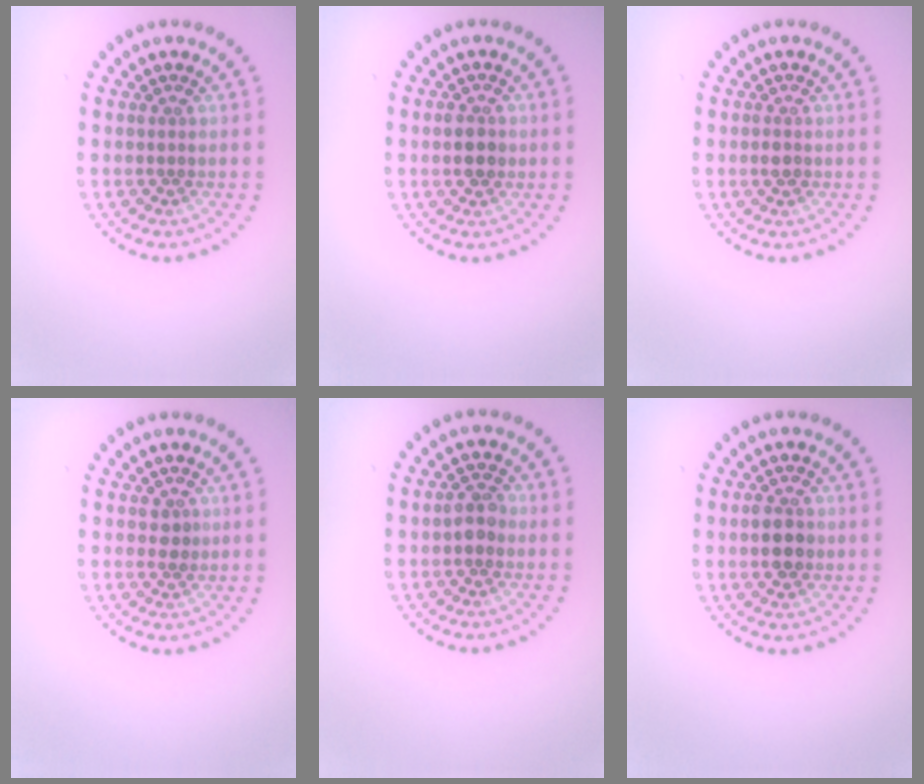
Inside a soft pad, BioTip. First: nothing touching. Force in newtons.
{"total": 2.6, "press": 2.6, "slide": 0.1}
{"total": 1.0, "press": 1.0, "slide": 0.3}
{"total": 1.2, "press": 1.1, "slide": 0.4}
{"total": 1.9, "press": 1.9, "slide": 0.3}
{"total": 2.9, "press": 2.9, "slide": 0.2}